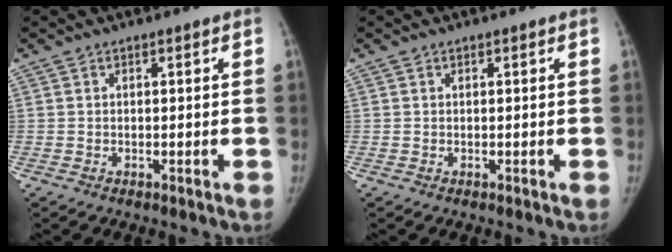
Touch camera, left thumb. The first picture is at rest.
{"total": 0.0}